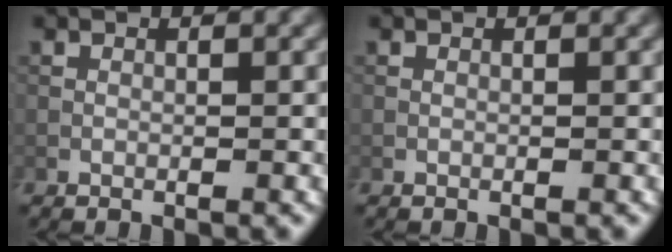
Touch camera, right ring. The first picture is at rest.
{"total": 0.0}